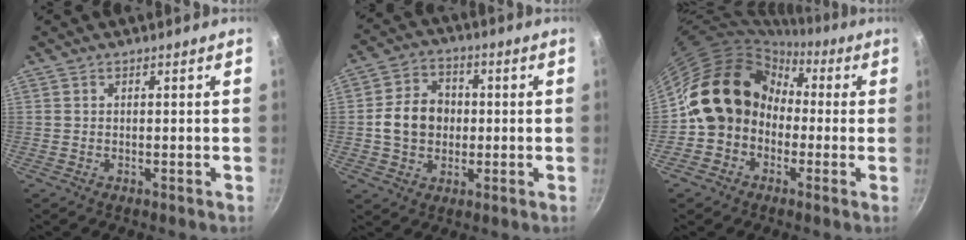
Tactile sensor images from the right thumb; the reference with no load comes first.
{"total": 10.1, "force": [-0.1, 8.3, 5.7], "torque": [-0.074, 0.016, -0.010]}
{"total": 15.7, "force": [-1.0, 13.5, 8.0], "torque": [-0.099, 0.060, -0.031]}